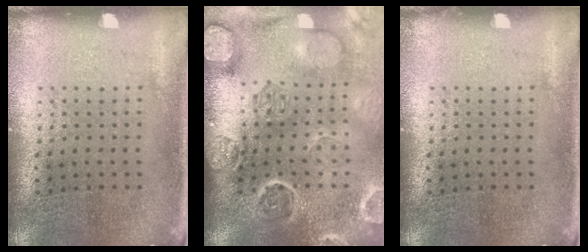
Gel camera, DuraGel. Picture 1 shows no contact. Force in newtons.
{"total": 4.3, "press": 3.6, "slide": 2.5}
{"total": 0.0}